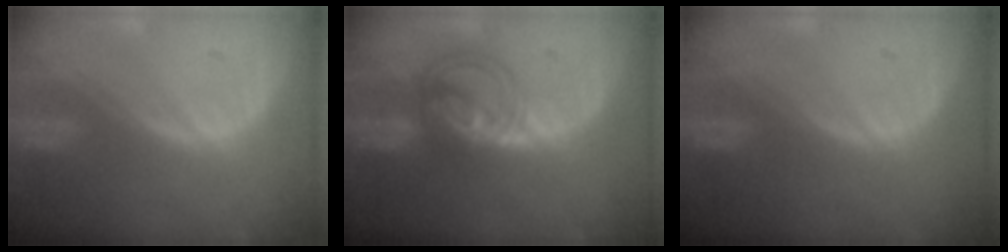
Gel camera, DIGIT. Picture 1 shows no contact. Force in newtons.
{"total": 5.9, "press": 5.9, "slide": 0.7}
{"total": 0.0}